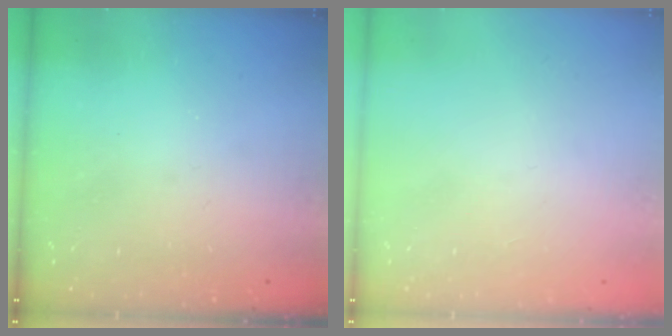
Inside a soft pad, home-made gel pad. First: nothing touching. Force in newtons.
{"total": 0.0}